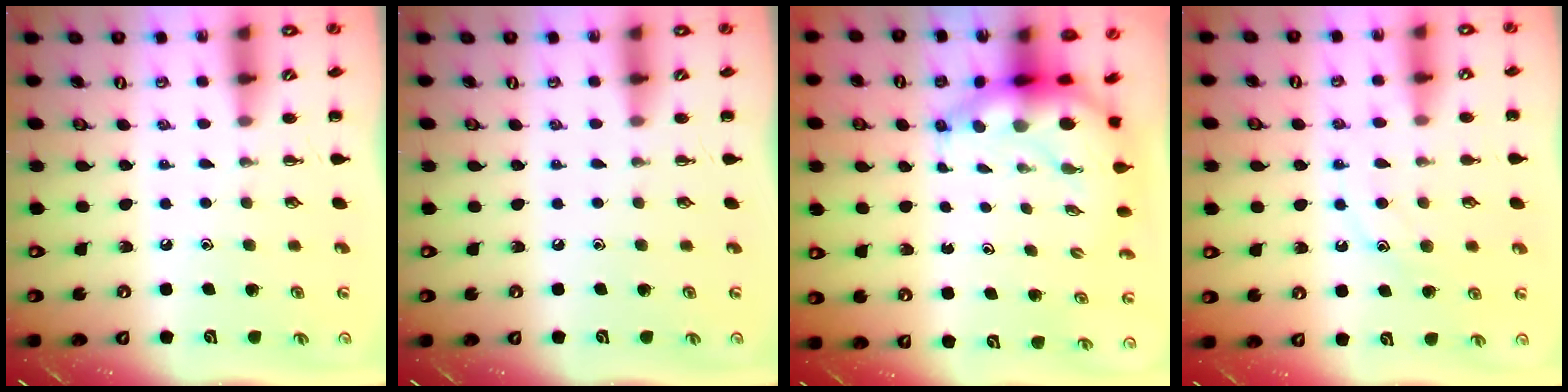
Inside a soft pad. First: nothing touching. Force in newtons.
{"total": 0.0}
{"total": 8.3, "press": 8.0, "slide": 2.1}
{"total": 11.9, "press": 11.9, "slide": 0.8}